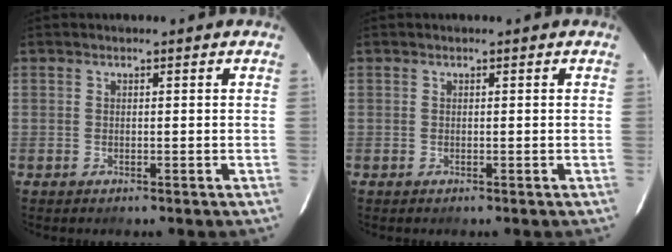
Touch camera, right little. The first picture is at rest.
{"total": 0.0}